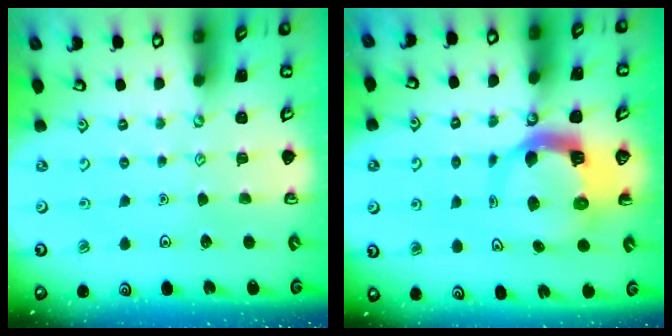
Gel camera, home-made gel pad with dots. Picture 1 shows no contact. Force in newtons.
{"total": 8.5, "press": 8.4, "slide": 1.3}